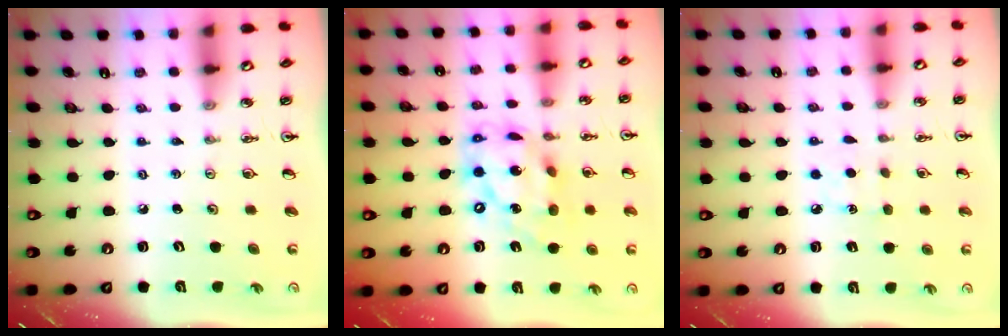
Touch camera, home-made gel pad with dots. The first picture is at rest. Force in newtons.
{"total": 15.6, "press": 15.6, "slide": 1.2}
{"total": 4.5, "press": 4.4, "slide": 0.5}